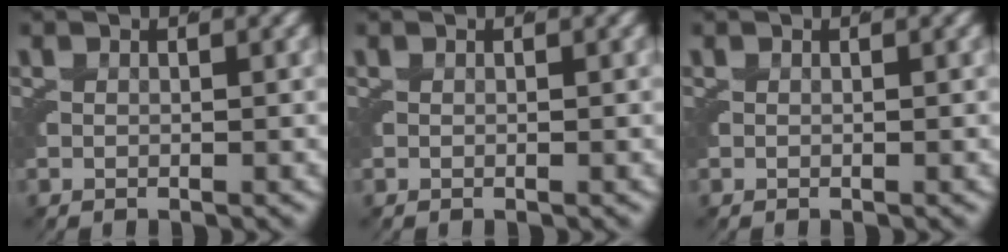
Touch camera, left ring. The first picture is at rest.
{"total": 0.0}
{"total": 0.0}